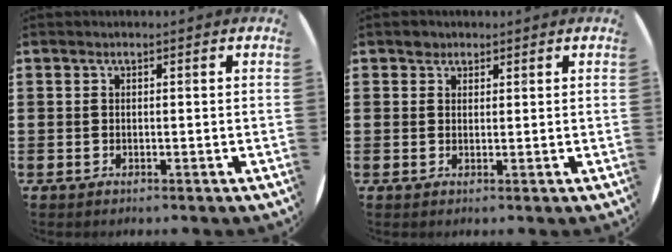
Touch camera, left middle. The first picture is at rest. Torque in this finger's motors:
{"motor_torque": [0.23, -0.19, 0.00, 0.00]}